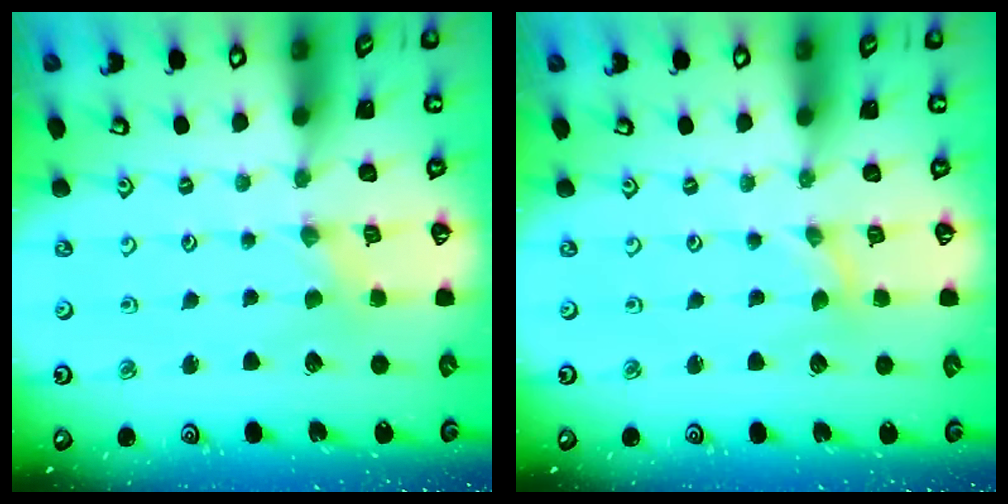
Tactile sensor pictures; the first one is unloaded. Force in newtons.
{"total": 0.0}